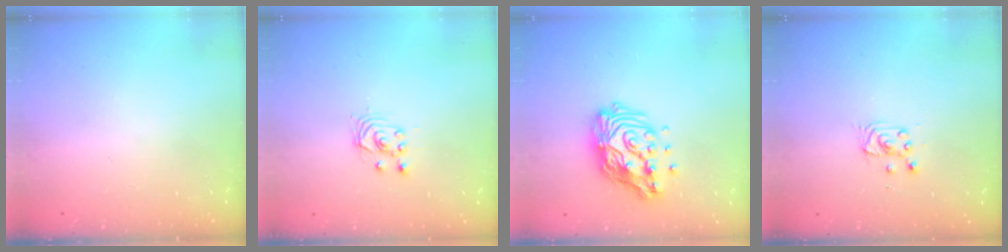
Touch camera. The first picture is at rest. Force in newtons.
{"total": 2.5, "press": 2.5, "slide": 0.2}
{"total": 15.3, "press": 15.2, "slide": 1.2}
{"total": 2.9, "press": 2.9, "slide": 0.4}